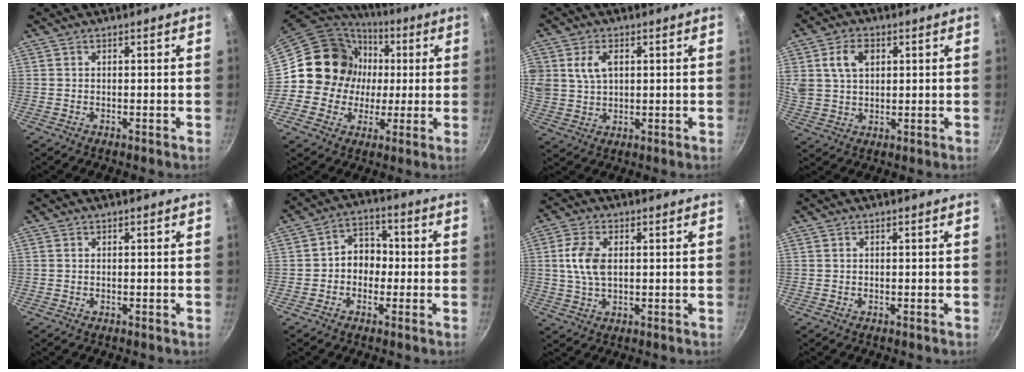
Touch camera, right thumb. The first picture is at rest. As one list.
[{"total": 16.0, "force": [1.2, 14.9, 5.6], "torque": [-0.076, 0.020, 0.012]}, {"total": 7.8, "force": [2.4, 5.6, 4.9], "torque": [-0.085, 0.001, 0.046]}, {"total": 8.7, "force": [3.0, 6.1, 5.4], "torque": [-0.089, 0.001, 0.054]}, {"total": 0.0}, {"total": 6.6, "force": [-0.8, 5.4, 3.8], "torque": [-0.015, 0.024, -0.025]}, {"total": 7.0, "force": [0.9, 4.1, 5.6], "torque": [-0.108, 0.006, 0.016]}, {"total": 0.0}]